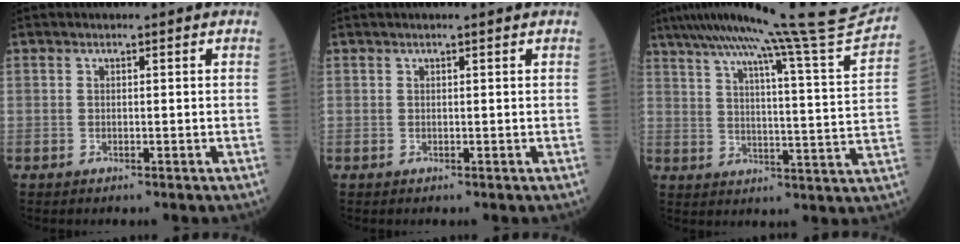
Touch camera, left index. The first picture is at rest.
{"total": 1.3, "force": [1.1, -0.3, 0.7], "torque": [-0.011, 0.008, 0.020]}
{"total": 23.9, "force": [21.4, -2.9, 10.0], "torque": [-0.167, -0.070, 0.281]}